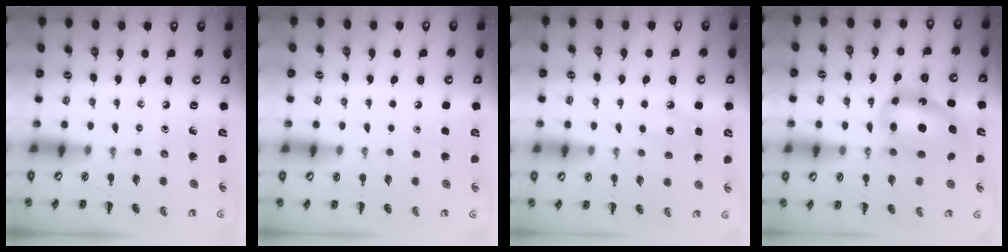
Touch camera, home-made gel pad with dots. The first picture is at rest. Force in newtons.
{"total": 1.6, "press": 1.6, "slide": 0.1}
{"total": 7.6, "press": 7.4, "slide": 1.7}
{"total": 12.2, "press": 11.8, "slide": 3.1}